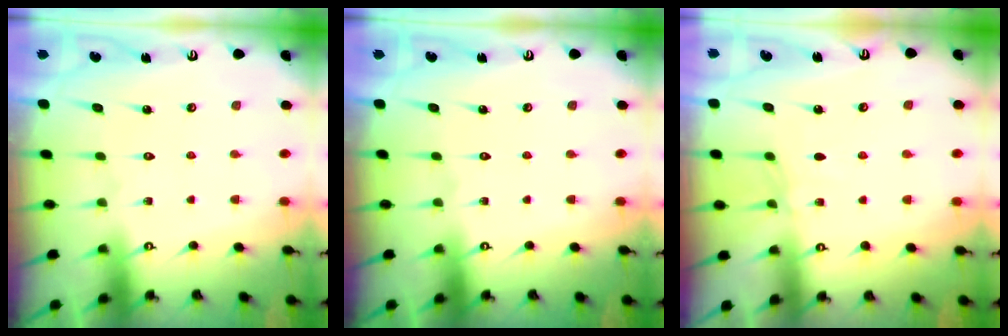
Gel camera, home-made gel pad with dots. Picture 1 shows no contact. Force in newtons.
{"total": 0.0}
{"total": 4.3, "press": 4.2, "slide": 0.5}